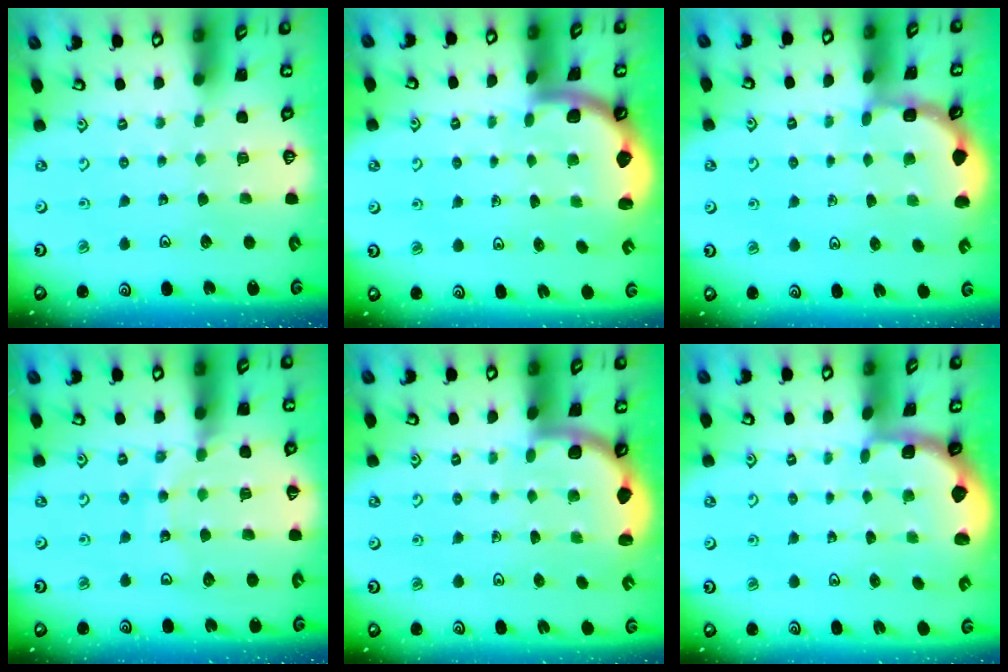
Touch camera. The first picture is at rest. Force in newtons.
{"total": 1.9, "press": 1.9, "slide": 0.3}
{"total": 2.1, "press": 2.1, "slide": 0.3}
{"total": 12.1, "press": 12.0, "slide": 1.3}
{"total": 2.6, "press": 2.6, "slide": 0.4}
{"total": 1.2, "press": 1.2, "slide": 0.2}